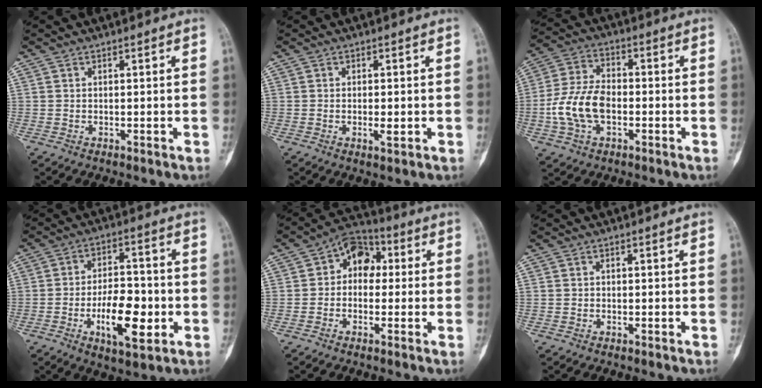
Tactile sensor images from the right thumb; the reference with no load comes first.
{"total": 2.3, "force": [-0.4, 0.9, 2.1], "torque": [-0.037, -0.003, -0.005]}
{"total": 11.3, "force": [-2.3, 7.0, 8.6], "torque": [-0.172, 0.024, -0.048]}
{"total": 12.1, "force": [-3.3, 5.6, 10.2], "torque": [-0.153, 0.015, -0.052]}
{"total": 8.4, "force": [1.1, 6.0, 5.7], "torque": [-0.050, 0.026, 0.001]}
{"total": 0.0}